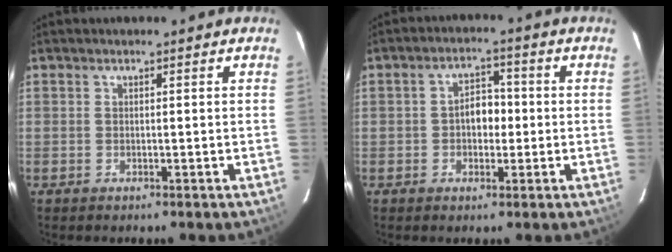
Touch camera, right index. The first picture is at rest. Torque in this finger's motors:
{"motor_torque": [0.56, -0.15, 0.30, 0.07]}